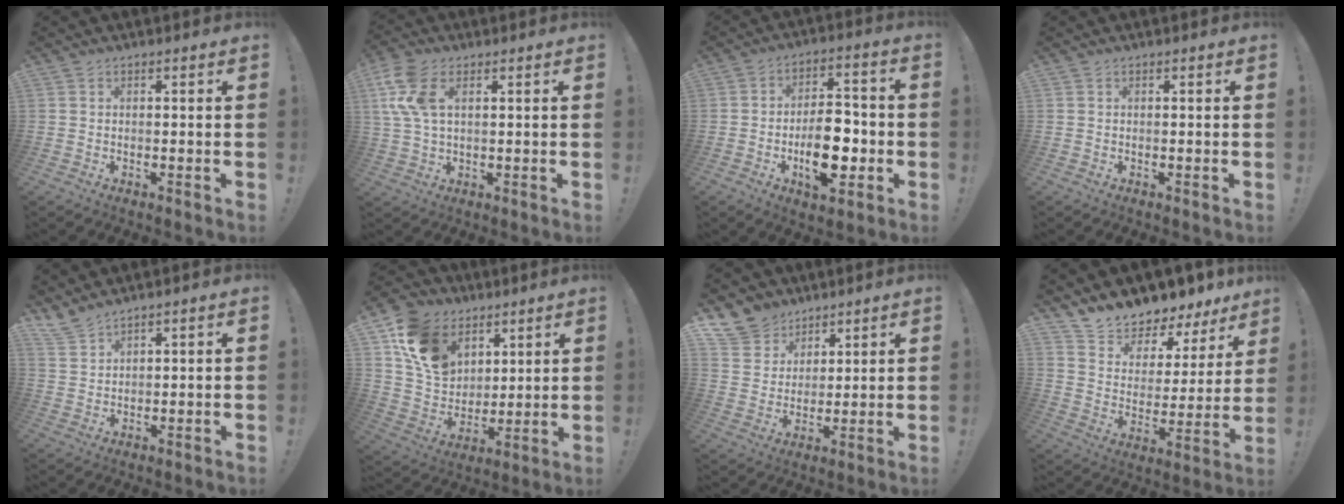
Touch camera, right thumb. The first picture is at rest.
{"total": 10.4, "force": [3.7, 5.8, 7.8], "torque": [-0.180, 0.002, 0.072]}
{"total": 14.6, "force": [-3.7, 8.0, 11.6], "torque": [-0.195, 0.019, -0.060]}
{"total": 0.0}
{"total": 4.6, "force": [4.1, 0.9, 1.8], "torque": [-0.039, -0.024, 0.078]}
{"total": 16.1, "force": [8.1, 11.9, 7.2], "torque": [-0.120, -0.040, 0.162]}
{"total": 10.2, "force": [7.2, 7.0, 1.6], "torque": [-0.035, -0.055, 0.145]}
{"total": 8.6, "force": [8.3, 2.3, 0.5], "torque": [-0.021, -0.095, 0.143]}